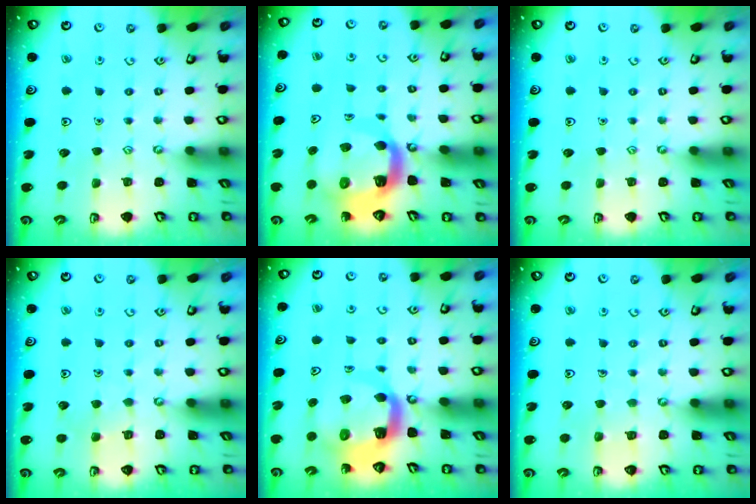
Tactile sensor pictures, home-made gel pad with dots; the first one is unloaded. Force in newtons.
{"total": 10.7, "press": 10.6, "slide": 1.3}
{"total": 0.0}
{"total": 4.2, "press": 4.2, "slide": 0.3}
{"total": 9.4, "press": 9.4, "slide": 1.3}
{"total": 3.6, "press": 3.6, "slide": 0.3}